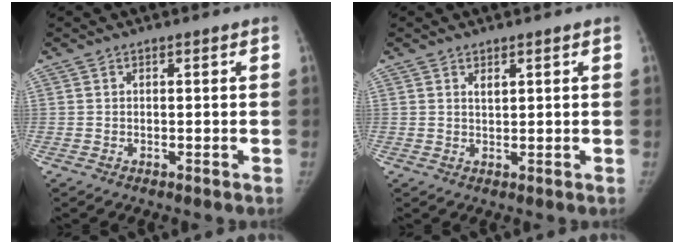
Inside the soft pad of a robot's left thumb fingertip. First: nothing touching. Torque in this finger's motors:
{"motor_torque": [0.42, 0.01, 0.50, -0.52, 0.07]}